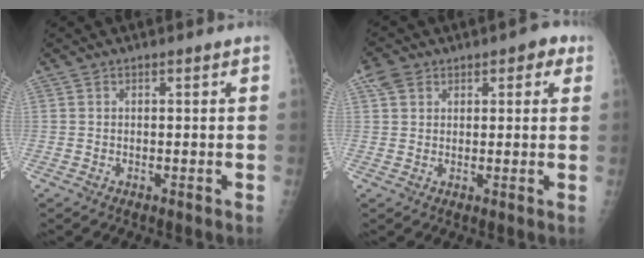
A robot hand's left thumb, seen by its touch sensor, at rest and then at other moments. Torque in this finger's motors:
{"motor_torque": [0.23, -0.03, 0.39, -0.16, 0.02]}